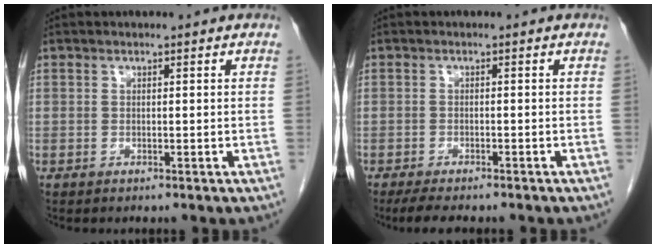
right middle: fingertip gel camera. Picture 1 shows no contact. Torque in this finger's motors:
{"motor_torque": [0.49, -0.30, 0.05, 0.03]}